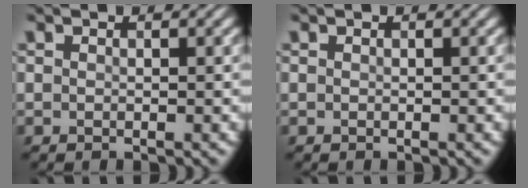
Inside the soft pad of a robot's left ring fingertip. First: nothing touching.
{"total": 0.0}